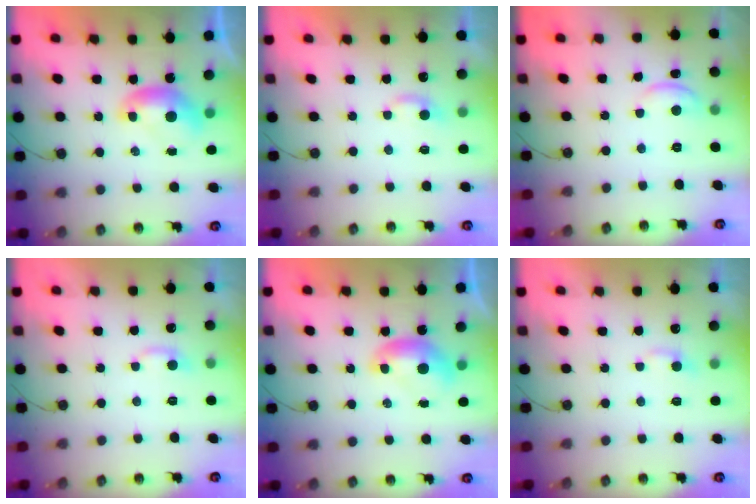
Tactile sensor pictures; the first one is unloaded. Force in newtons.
{"total": 2.2, "press": 2.2, "slide": 0.5}
{"total": 1.0, "press": 0.9, "slide": 0.5}
{"total": 1.6, "press": 1.5, "slide": 0.5}
{"total": 0.0}
{"total": 2.3, "press": 2.3, "slide": 0.4}